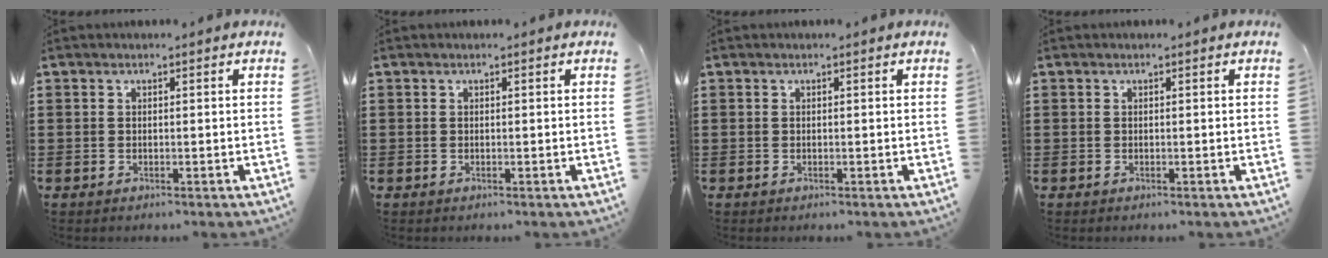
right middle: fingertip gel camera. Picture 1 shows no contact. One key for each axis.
{"total": 0.0}
{"total": 0.0}
{"total": 0.0}